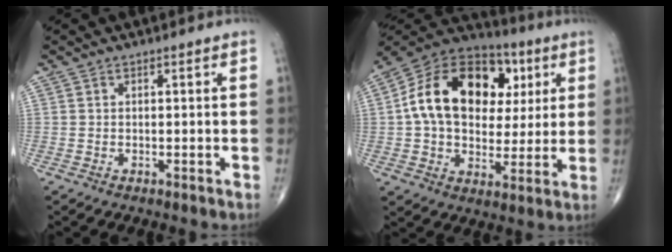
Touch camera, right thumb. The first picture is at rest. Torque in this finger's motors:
{"motor_torque": [2.17, 2.84, 1.41, 0.11, 0.59]}